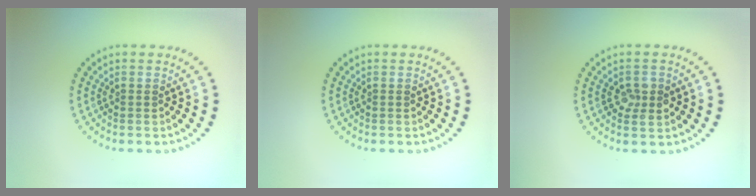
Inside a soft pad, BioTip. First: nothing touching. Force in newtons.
{"total": 0.0}
{"total": 2.1, "press": 2.1, "slide": 0.2}